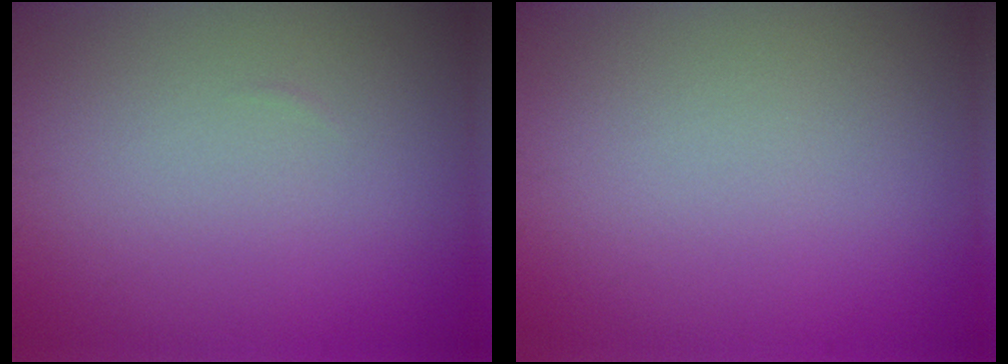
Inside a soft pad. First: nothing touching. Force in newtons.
{"total": 0.0}